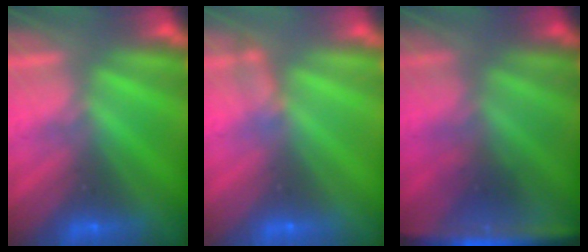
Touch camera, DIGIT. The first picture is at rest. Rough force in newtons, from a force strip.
{"total": 2.2}
{"total": 4.5}